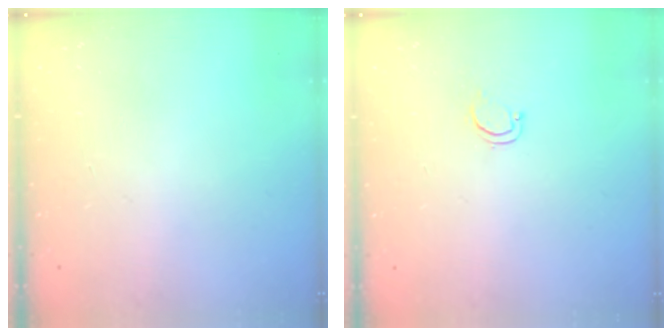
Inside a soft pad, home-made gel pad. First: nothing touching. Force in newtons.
{"total": 2.8, "press": 2.8, "slide": 0.2}